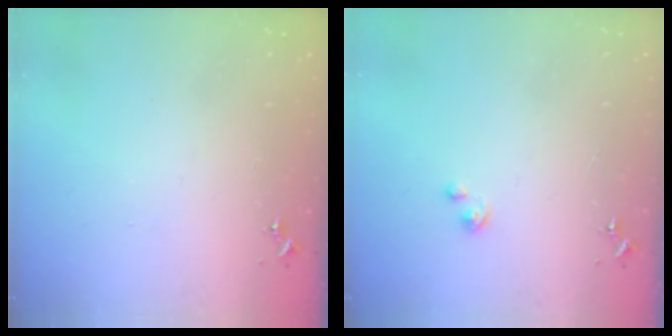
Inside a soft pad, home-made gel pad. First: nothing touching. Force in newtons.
{"total": 1.9, "press": 1.9, "slide": 0.2}